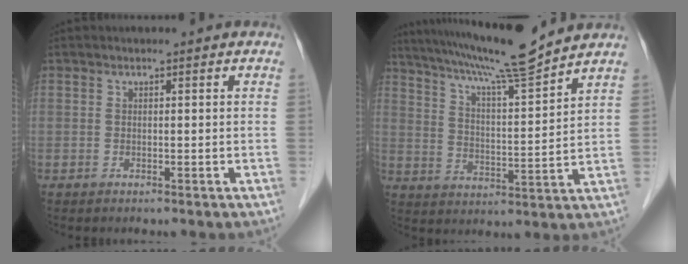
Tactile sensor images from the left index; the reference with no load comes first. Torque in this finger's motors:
{"motor_torque": [0.15, -0.21, 0.41, 0.12]}